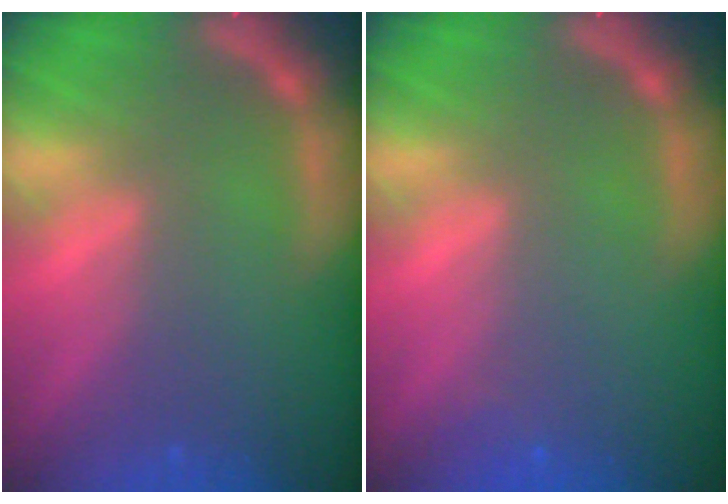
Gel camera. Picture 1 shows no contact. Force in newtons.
{"total": 0.9}